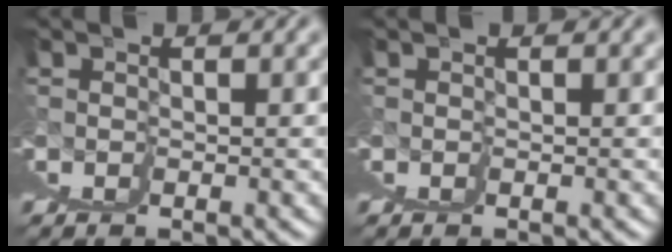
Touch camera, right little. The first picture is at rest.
{"total": 0.0}